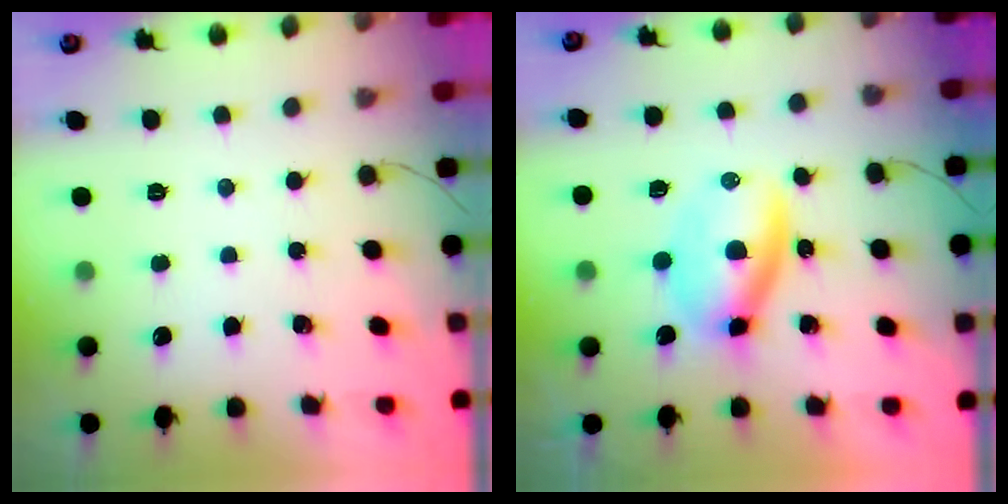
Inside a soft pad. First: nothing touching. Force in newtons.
{"total": 6.3, "press": 6.0, "slide": 1.7}